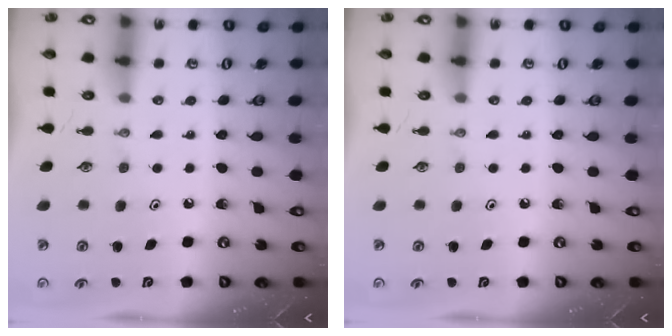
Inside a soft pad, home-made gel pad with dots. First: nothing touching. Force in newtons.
{"total": 0.0}